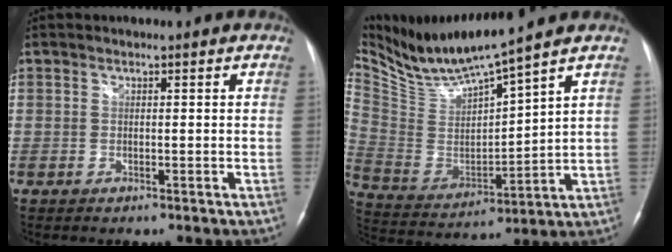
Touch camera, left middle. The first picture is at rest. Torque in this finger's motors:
{"motor_torque": [-0.21, -0.39, -0.11, 0.02]}